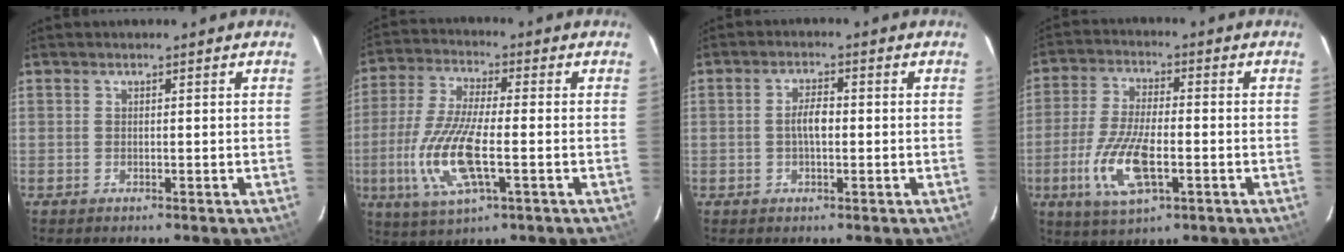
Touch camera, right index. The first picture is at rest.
{"total": 14.2, "force": [-3.5, 4.0, 13.2], "torque": [-0.282, -0.012, -0.068]}
{"total": 3.4, "force": [-0.3, 1.4, 3.1], "torque": [-0.060, 0.007, -0.006]}
{"total": 12.4, "force": [-3.9, 4.5, 10.8], "torque": [-0.231, -0.011, -0.073]}